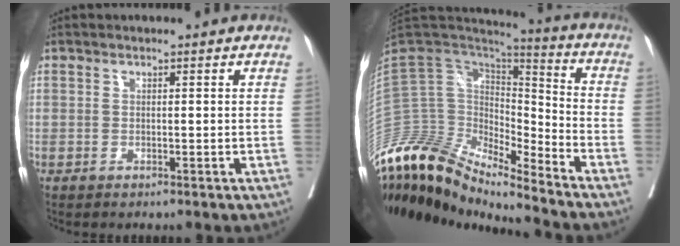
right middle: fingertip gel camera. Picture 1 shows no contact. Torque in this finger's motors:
{"motor_torque": [0.49, -0.22, 1.05, 0.21]}